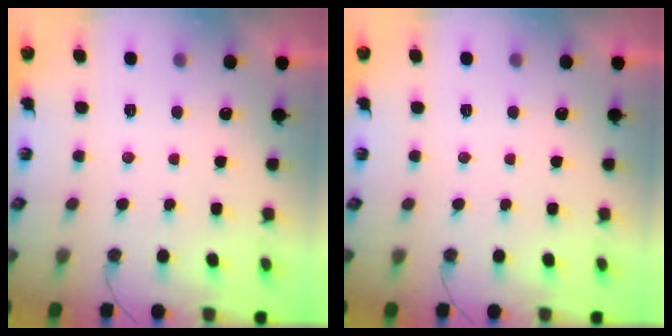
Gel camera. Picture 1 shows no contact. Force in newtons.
{"total": 0.0}